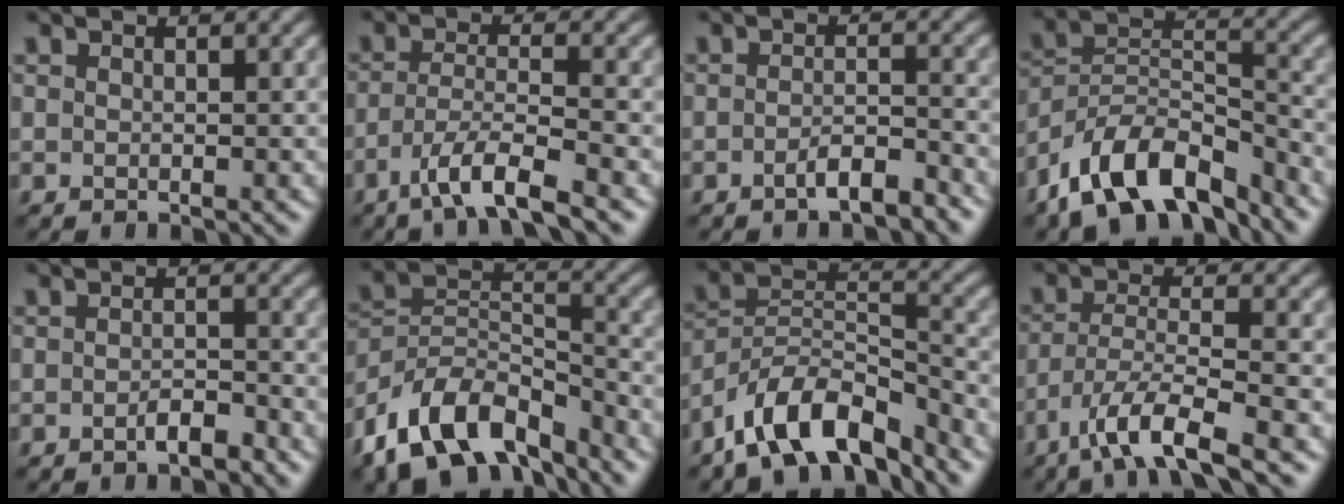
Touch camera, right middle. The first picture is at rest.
{"total": 5.1, "force": [-3.2, 0.8, 3.8], "torque": [-0.071, 0.003, -0.062]}
{"total": 2.5, "force": [-1.6, 0.6, 1.9], "torque": [-0.033, 0.009, -0.028]}
{"total": 9.7, "force": [-6.9, 4.3, 5.3], "torque": [-0.089, 0.004, -0.140]}
{"total": 1.6, "force": [-1.0, 0.6, 1.2], "torque": [-0.025, 0.006, -0.016]}
{"total": 10.3, "force": [-7.0, 5.2, 5.6], "torque": [-0.099, 0.006, -0.142]}
{"total": 8.5, "force": [-6.2, 3.4, 4.8], "torque": [-0.077, 0.004, -0.124]}
{"total": 6.2, "force": [-3.9, 1.3, 4.5], "torque": [-0.086, 0.001, -0.078]}